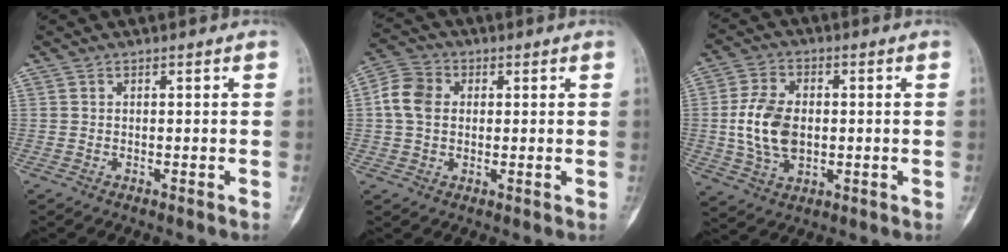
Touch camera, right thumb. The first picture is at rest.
{"total": 7.4, "force": [0.7, 5.9, 4.4], "torque": [-0.081, 0.017, 0.005]}
{"total": 11.5, "force": [-0.2, 7.7, 8.5], "torque": [-0.156, 0.006, -0.001]}